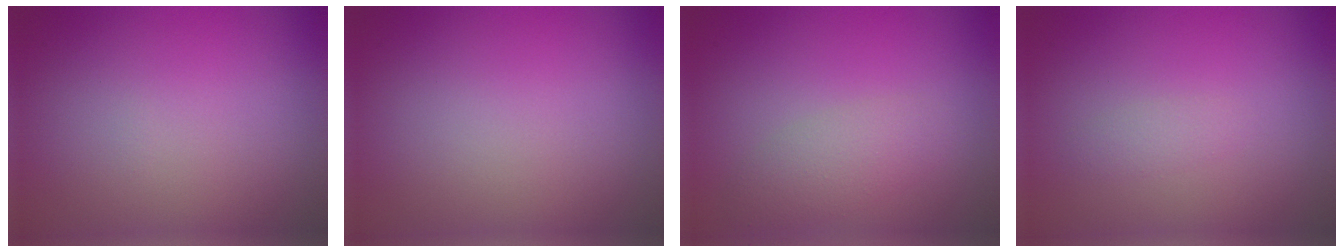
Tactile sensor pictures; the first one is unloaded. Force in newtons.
{"total": 0.0}
{"total": 2.5, "press": 2.5, "slide": 0.1}
{"total": 0.9, "press": 0.9, "slide": 0.0}